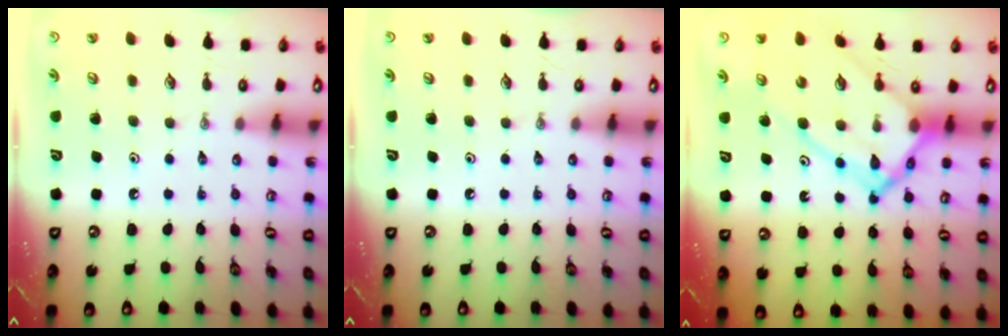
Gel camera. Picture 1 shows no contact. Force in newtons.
{"total": 0.0}
{"total": 15.4, "press": 15.3, "slide": 1.5}